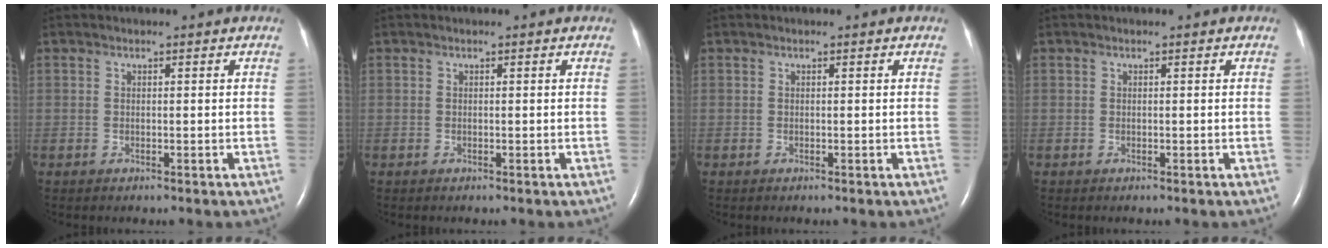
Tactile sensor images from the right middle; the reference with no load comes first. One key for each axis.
{"total": 0.0}
{"total": 0.0}
{"total": 0.0}